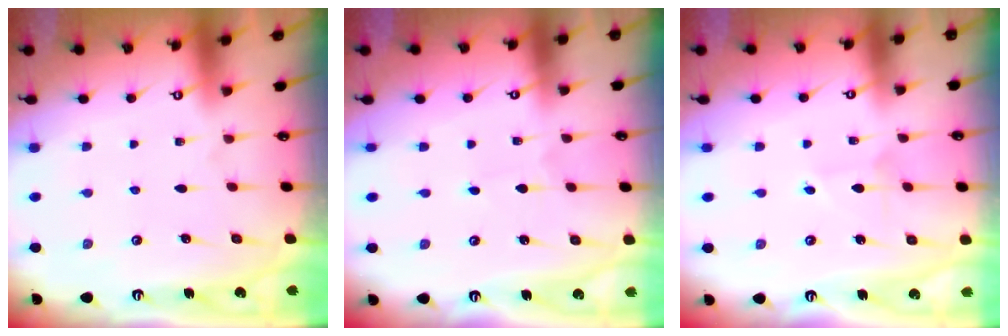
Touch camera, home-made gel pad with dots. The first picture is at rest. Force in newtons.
{"total": 0.7, "press": 0.7, "slide": 0.0}
{"total": 3.1, "press": 3.1, "slide": 0.3}